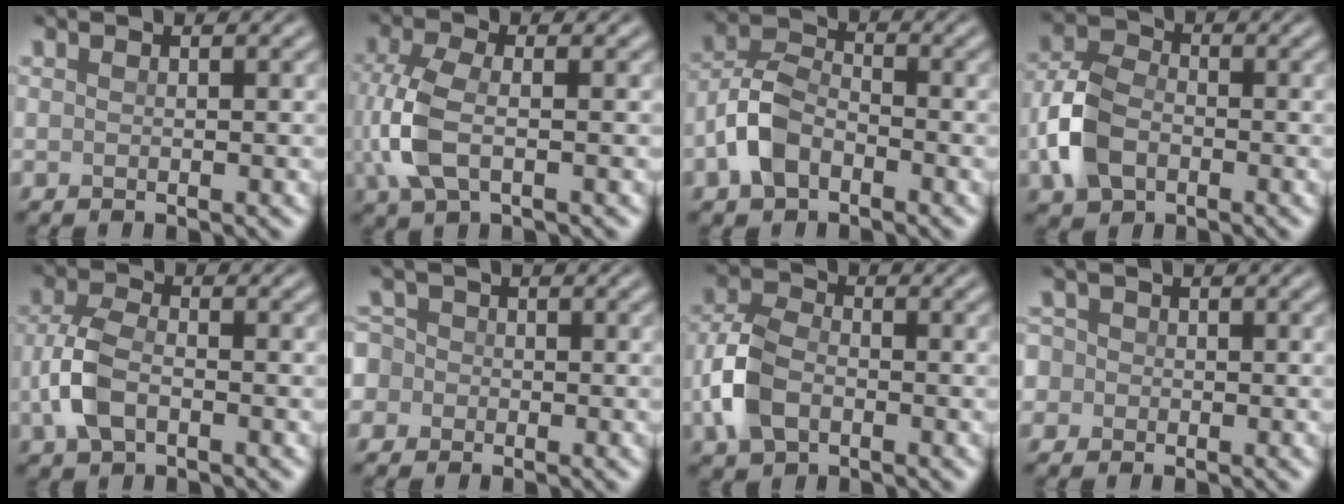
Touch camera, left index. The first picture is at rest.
{"total": 5.3, "force": [-0.3, 2.8, 4.5], "torque": [-0.114, -0.004, -0.009]}
{"total": 4.5, "force": [-2.1, 2.7, 2.8], "torque": [-0.059, 0.010, -0.052]}
{"total": 5.7, "force": [-1.8, 4.0, 3.6], "torque": [-0.084, 0.005, -0.043]}
{"total": 4.3, "force": [-1.2, 2.5, 3.2], "torque": [-0.079, 0.001, -0.032]}
{"total": 5.1, "force": [-1.3, 4.6, 1.7], "torque": [-0.036, 0.017, -0.059]}
{"total": 5.2, "force": [-1.7, 3.5, 3.4], "torque": [-0.082, 0.003, -0.041]}
{"total": 3.0, "force": [0.0, 2.9, 1.0], "torque": [-0.003, 0.025, -0.032]}